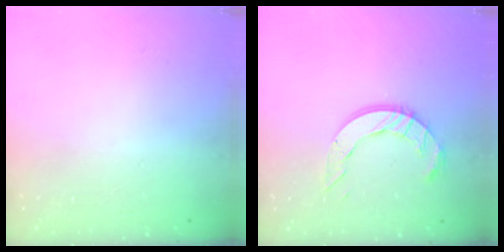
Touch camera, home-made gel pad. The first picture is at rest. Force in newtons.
{"total": 9.7, "press": 9.6, "slide": 0.9}